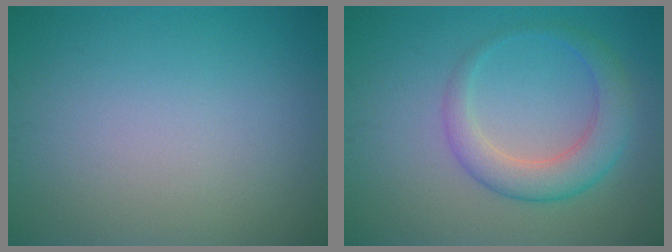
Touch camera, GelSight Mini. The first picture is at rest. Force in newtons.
{"total": 4.1, "press": 4.1, "slide": 0.2}